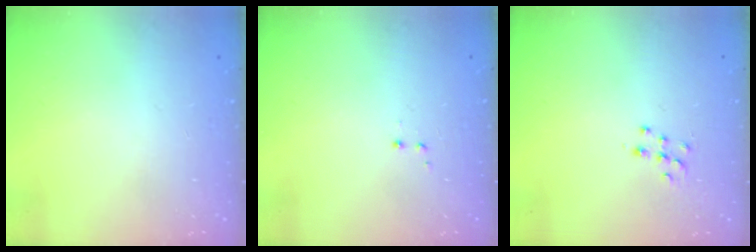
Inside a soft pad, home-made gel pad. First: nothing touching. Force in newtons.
{"total": 1.2, "press": 1.0, "slide": 0.6}
{"total": 7.2, "press": 7.2, "slide": 0.5}